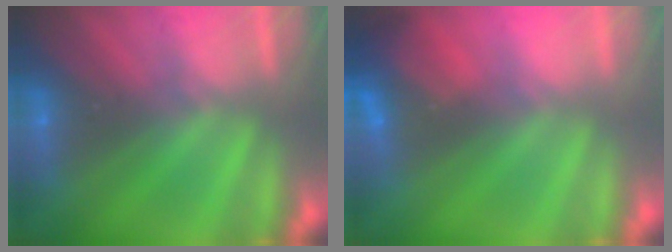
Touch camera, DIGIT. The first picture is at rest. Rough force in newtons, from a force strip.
{"total": 2.8}